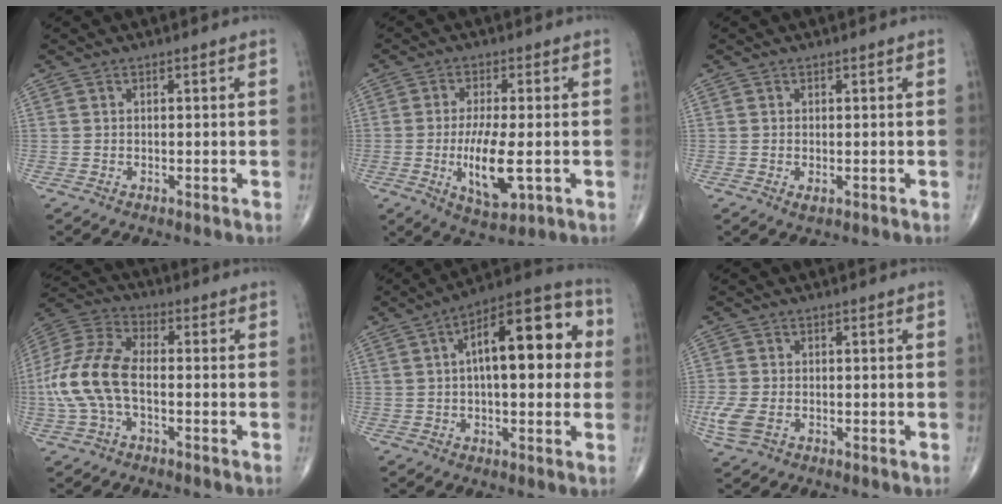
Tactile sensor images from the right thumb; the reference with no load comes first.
{"total": 10.0, "force": [-1.9, 3.2, 9.2], "torque": [-0.168, -0.014, -0.026]}
{"total": 1.0, "force": [-0.3, 0.5, 0.9], "torque": [-0.013, -0.003, -0.003]}
{"total": 14.1, "force": [-2.1, 7.7, 11.6], "torque": [-0.260, 0.034, -0.044]}
{"total": 19.0, "force": [3.3, 8.0, 16.9], "torque": [-0.218, 0.030, 0.037]}
{"total": 4.8, "force": [-1.4, 3.0, 3.5], "torque": [-0.094, -0.003, -0.026]}